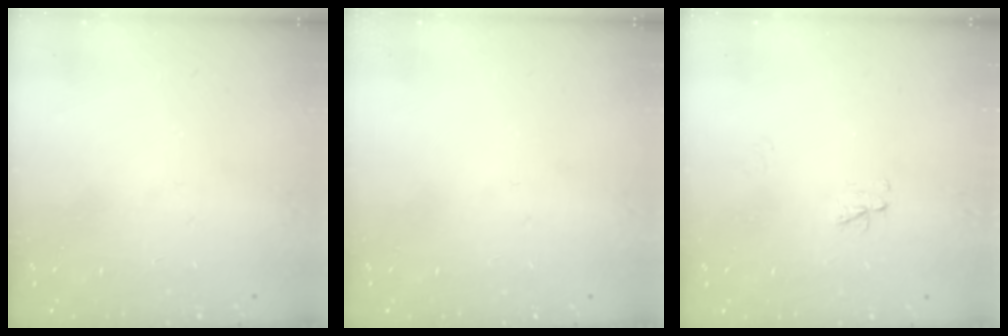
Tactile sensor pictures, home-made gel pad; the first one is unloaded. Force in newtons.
{"total": 0.0}
{"total": 3.0, "press": 3.0, "slide": 0.4}